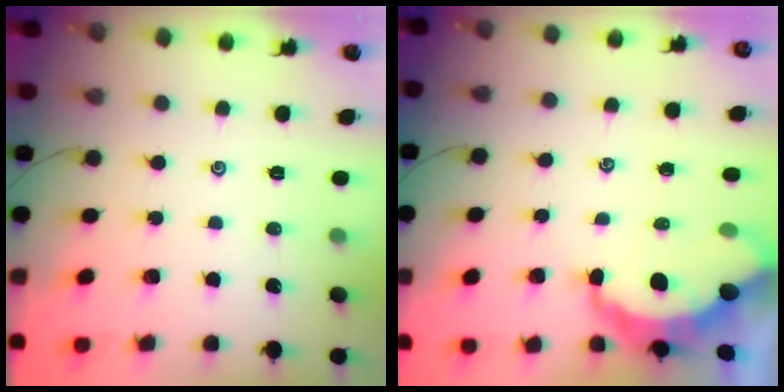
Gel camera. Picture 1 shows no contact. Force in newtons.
{"total": 8.0, "press": 8.0, "slide": 0.3}